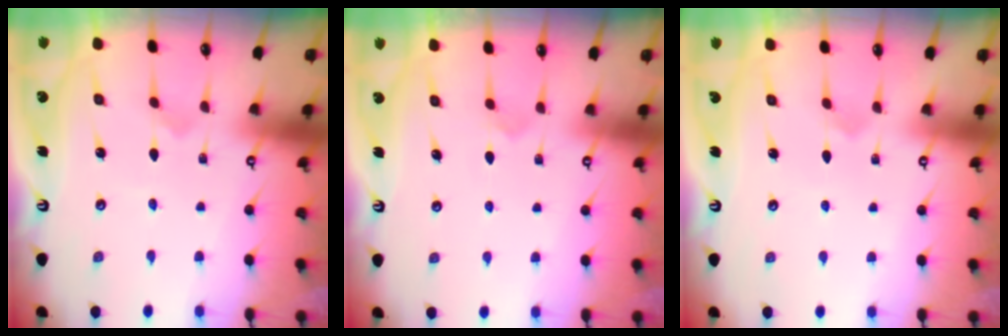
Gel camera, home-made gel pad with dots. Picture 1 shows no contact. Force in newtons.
{"total": 5.0, "press": 5.0, "slide": 0.3}
{"total": 3.2, "press": 3.2, "slide": 0.2}